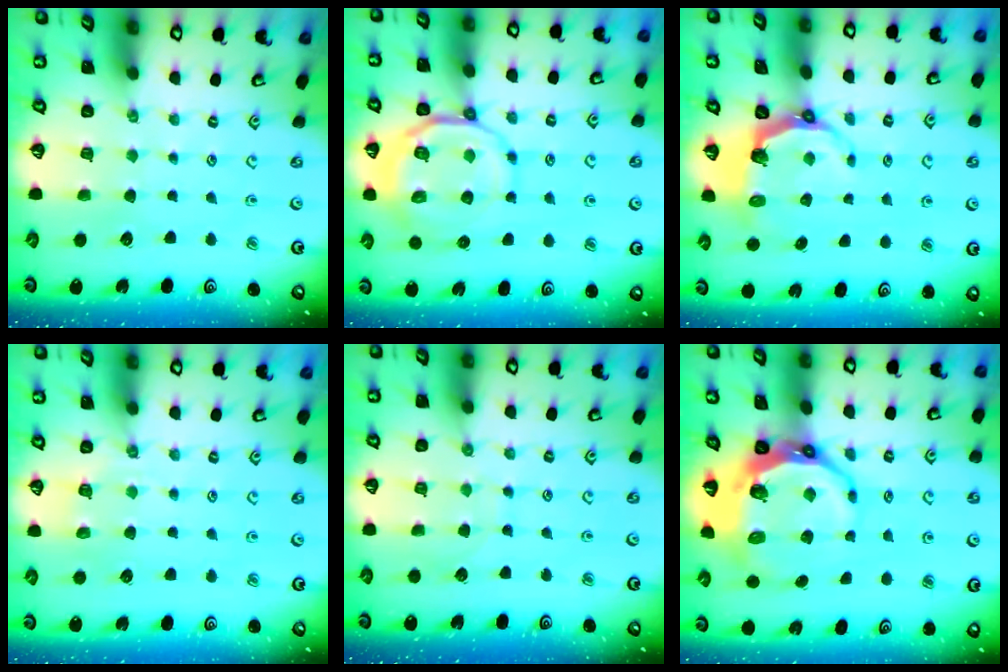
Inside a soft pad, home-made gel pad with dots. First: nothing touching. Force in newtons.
{"total": 10.2, "press": 10.0, "slide": 1.8}
{"total": 5.6, "press": 4.0, "slide": 4.0}
{"total": 3.8, "press": 3.7, "slide": 0.9}
{"total": 6.2, "press": 6.1, "slide": 0.6}
{"total": 12.3, "press": 11.6, "slide": 4.2}